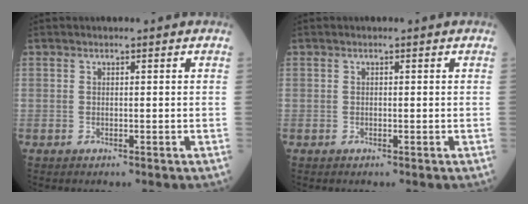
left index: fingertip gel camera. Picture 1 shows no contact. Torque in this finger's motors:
{"motor_torque": [-0.20, 0.40, -0.03, -0.01]}